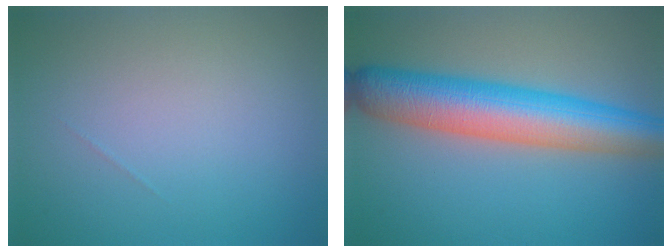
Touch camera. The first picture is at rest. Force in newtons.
{"total": 8.9, "press": 8.9, "slide": 0.3}